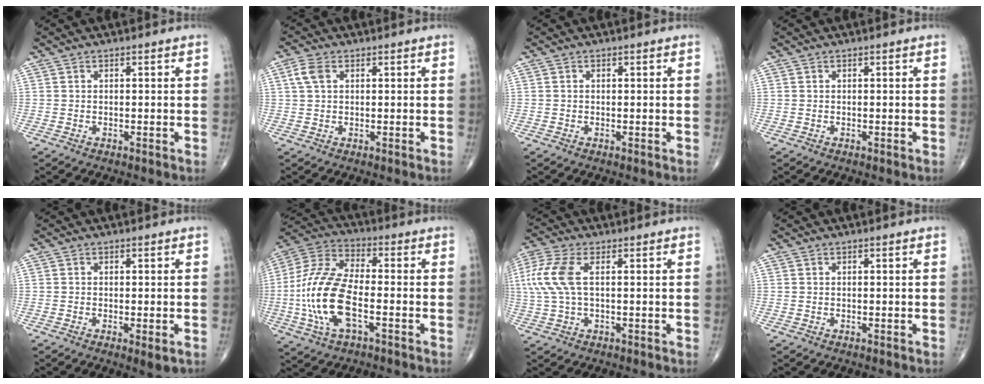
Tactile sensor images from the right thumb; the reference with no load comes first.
{"total": 3.4, "force": [1.1, 2.1, 2.4], "torque": [-0.059, 0.009, 0.023]}
{"total": 0.0}
{"total": 0.0}
{"total": 2.4, "force": [-0.8, 0.6, 2.2], "torque": [-0.035, -0.008, -0.012]}
{"total": 16.5, "force": [-3.7, 7.4, 14.2], "torque": [-0.305, 0.026, -0.071]}
{"total": 9.3, "force": [1.8, 4.1, 8.1], "torque": [-0.220, 0.019, 0.036]}
{"total": 0.0}